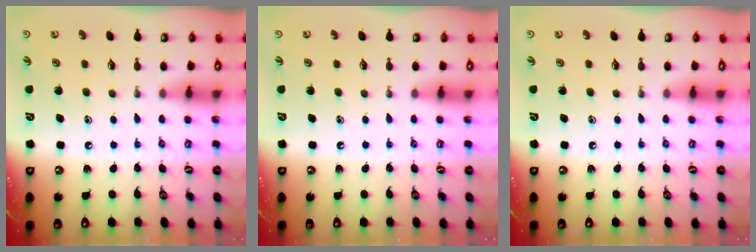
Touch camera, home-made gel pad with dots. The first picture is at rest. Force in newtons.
{"total": 0.0}
{"total": 0.0}